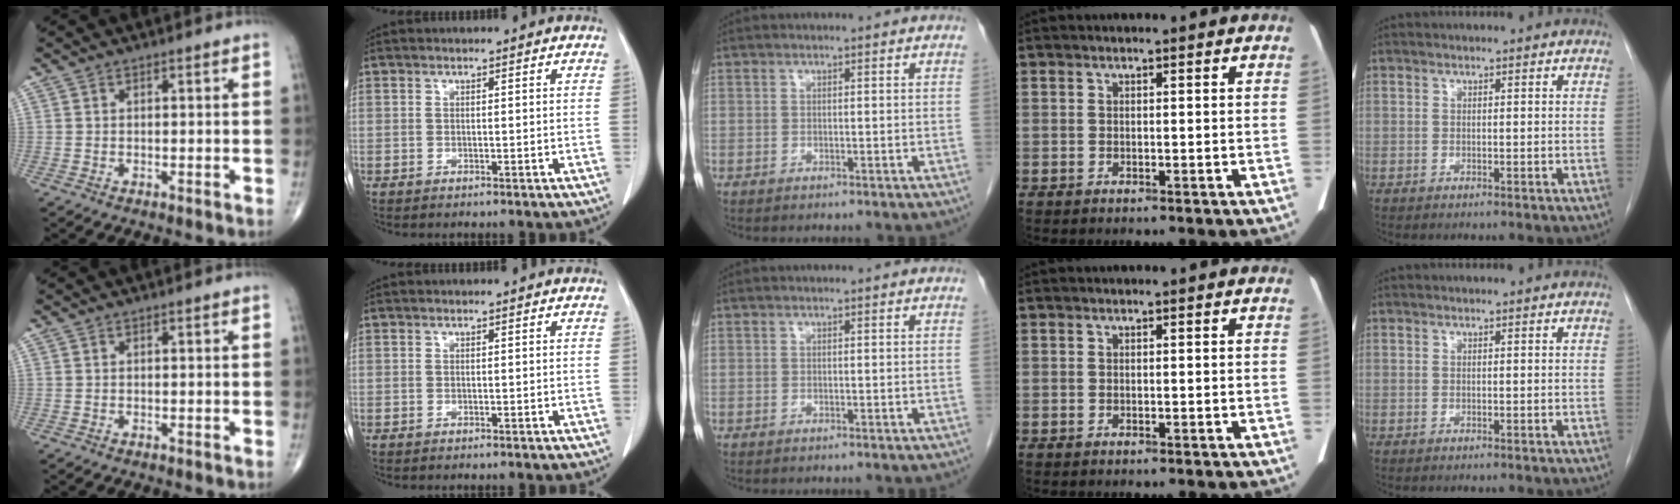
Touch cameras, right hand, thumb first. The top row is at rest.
{}